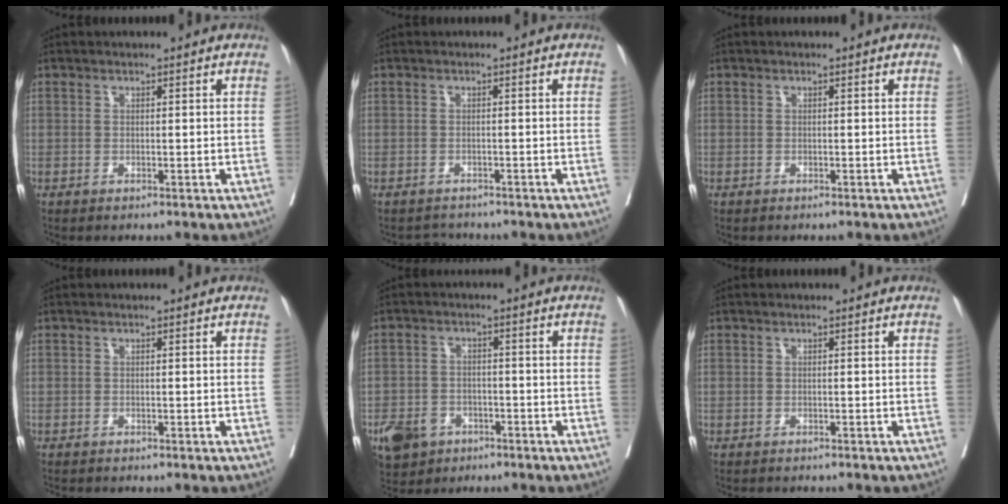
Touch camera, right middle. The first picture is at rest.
{"total": 1.9, "force": [-1.8, 0.4, -0.5], "torque": [0.008, -0.008, -0.029]}
{"total": 0.0}
{"total": 1.4, "force": [-1.3, 0.1, 0.4], "torque": [-0.010, -0.003, -0.019]}
{"total": 7.9, "force": [-4.6, 5.8, 2.6], "torque": [-0.053, 0.003, -0.072]}
{"total": 2.4, "force": [-2.3, 0.3, 0.7], "torque": [-0.011, -0.004, -0.029]}